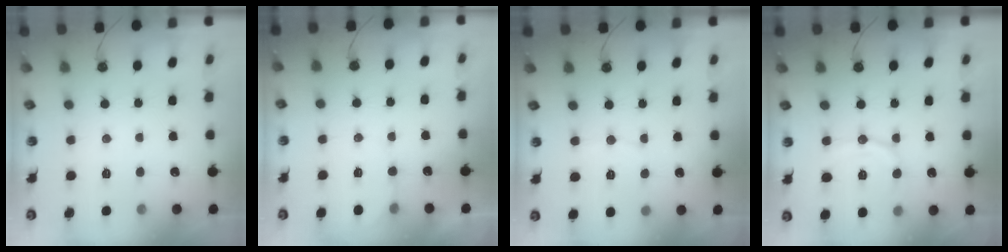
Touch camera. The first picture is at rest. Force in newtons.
{"total": 2.8, "press": 2.8, "slide": 0.2}
{"total": 3.5, "press": 3.4, "slide": 0.5}
{"total": 10.4, "press": 10.4, "slide": 0.8}